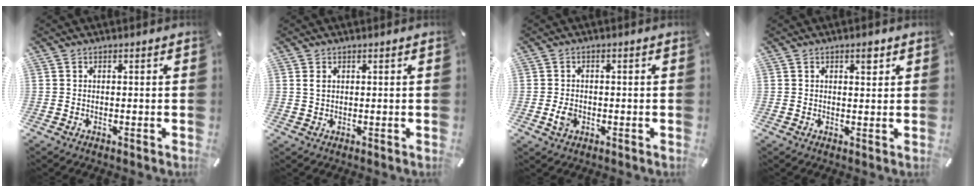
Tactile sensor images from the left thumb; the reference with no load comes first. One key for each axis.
{"total": 1.8, "fx": 0.7, "fy": 1.3, "fz": 1.0, "tx": -0.015, "ty": -0.001, "tz": 0.011}
{"total": 3.1, "fx": -0.7, "fy": 2.3, "fz": 2.0, "tx": -0.049, "ty": -0.002, "tz": -0.015}
{"total": 2.9, "fx": 1.5, "fy": 1.4, "fz": 2.0, "tx": -0.026, "ty": -0.002, "tz": 0.022}